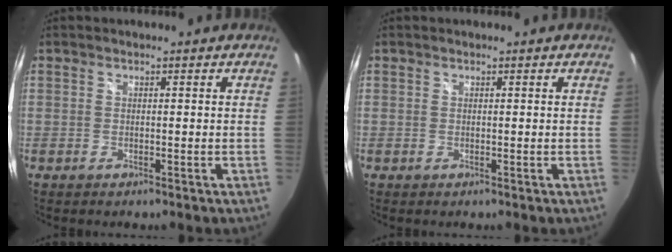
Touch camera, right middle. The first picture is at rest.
{"total": 0.0}